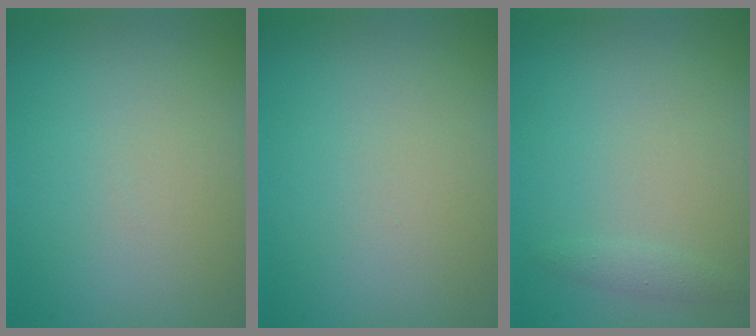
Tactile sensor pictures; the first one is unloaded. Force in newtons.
{"total": 0.0}
{"total": 0.8, "press": 0.8, "slide": 0.1}